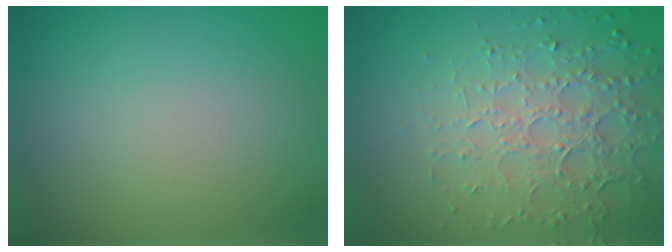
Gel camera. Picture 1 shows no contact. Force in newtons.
{"total": 4.3, "press": 4.2, "slide": 1.1}